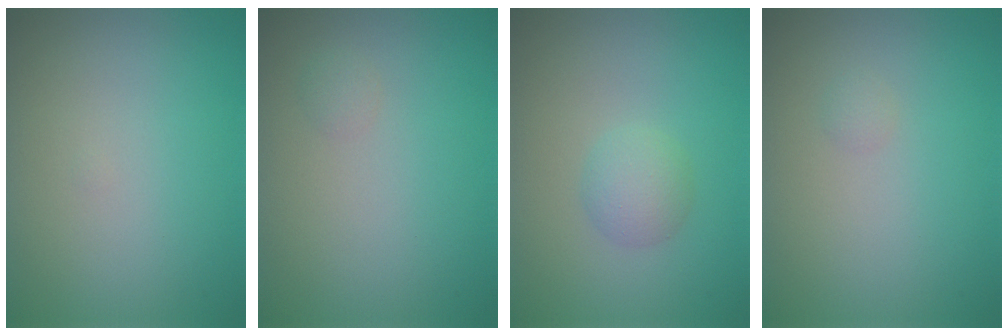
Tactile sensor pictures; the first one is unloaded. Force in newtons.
{"total": 0.6, "press": 0.6, "slide": 0.0}
{"total": 2.1, "press": 2.1, "slide": 0.1}
{"total": 0.5, "press": 0.5, "slide": 0.0}